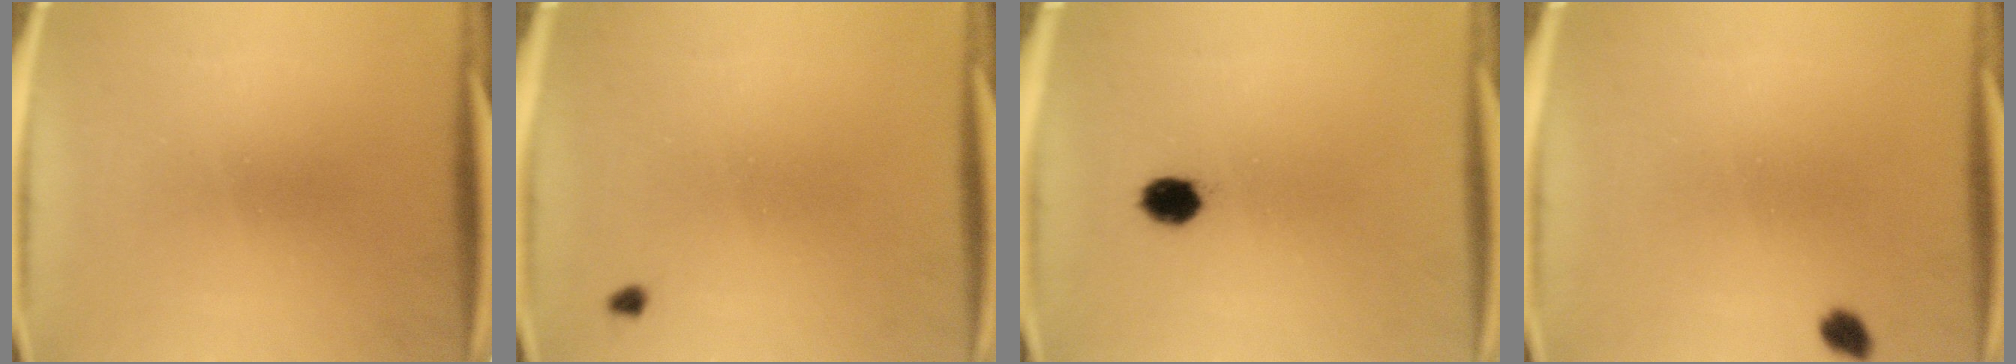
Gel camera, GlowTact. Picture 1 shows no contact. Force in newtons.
{"total": 0.7}
{"total": 4.0}
{"total": 1.9}